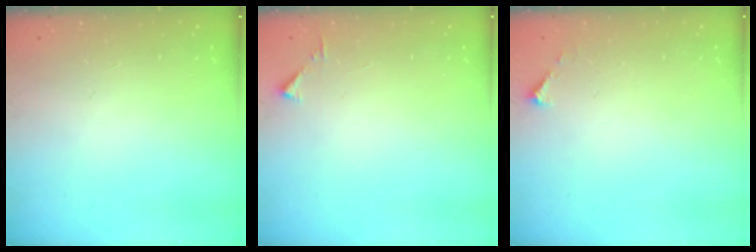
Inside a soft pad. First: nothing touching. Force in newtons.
{"total": 3.3, "press": 3.2, "slide": 0.4}
{"total": 2.1, "press": 2.1, "slide": 0.2}